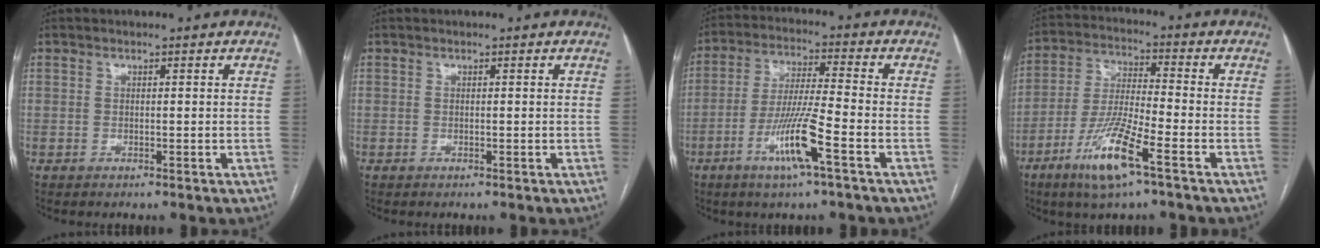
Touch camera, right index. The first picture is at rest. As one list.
[{"total": 0.0}, {"total": 10.3, "force": [-4.7, -0.2, 9.2], "torque": [-0.179, -0.010, -0.092]}, {"total": 11.2, "force": [-6.1, 1.4, 9.3], "torque": [-0.192, -0.015, -0.116]}]